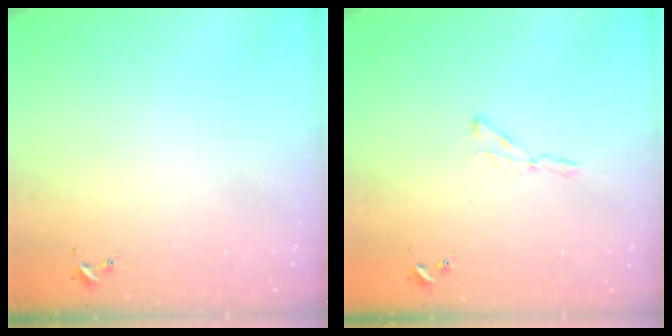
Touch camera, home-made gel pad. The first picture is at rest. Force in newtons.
{"total": 2.9, "press": 2.9, "slide": 0.3}